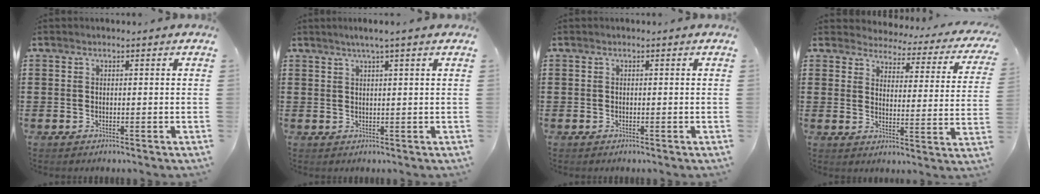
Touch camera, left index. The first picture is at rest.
{"total": 2.1, "force": [1.3, -0.4, 1.5], "torque": [-0.030, 0.000, 0.023]}
{"total": 0.0}
{"total": 3.0, "force": [3.0, 0.5, 0.2], "torque": [-0.028, -0.026, 0.044]}